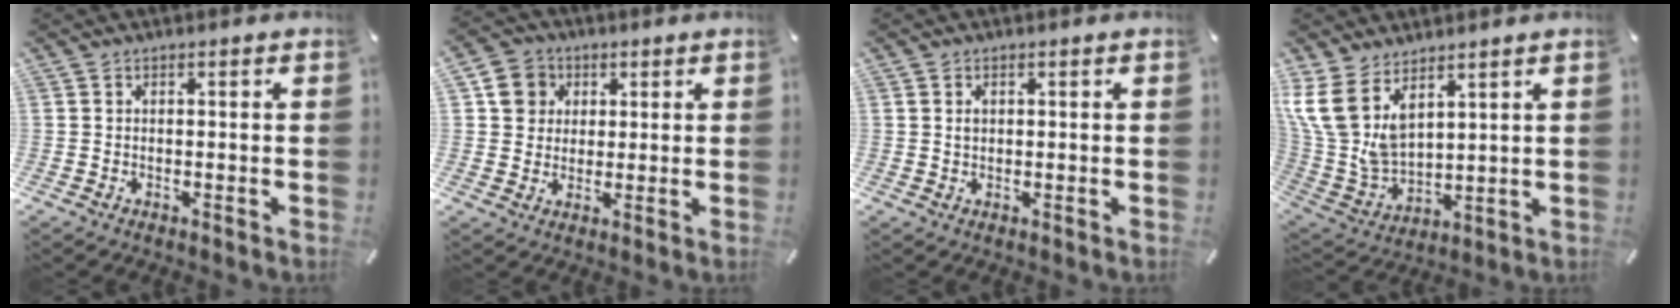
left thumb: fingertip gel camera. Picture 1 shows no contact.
{"total": 6.8, "force": [1.8, 6.3, 1.7], "torque": [-0.021, 0.004, 0.032]}
{"total": 1.5, "force": [0.4, 1.0, 1.0], "torque": [-0.022, 0.004, 0.007]}
{"total": 12.1, "force": [7.2, 7.1, 6.7], "torque": [-0.185, -0.044, 0.138]}